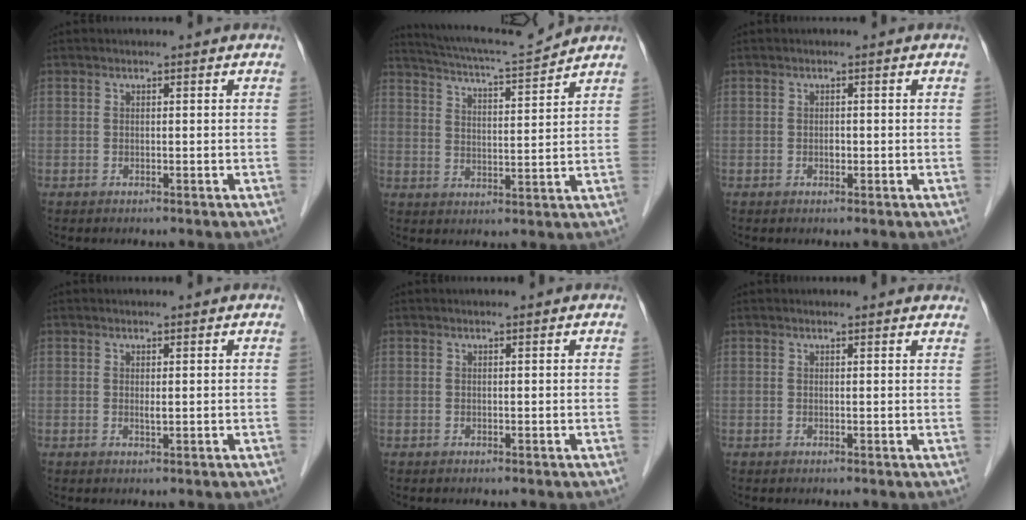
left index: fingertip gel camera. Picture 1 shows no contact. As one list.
[{"total": 10.3, "force": [9.9, -1.1, 2.6], "torque": [-0.055, -0.002, 0.161]}, {"total": 0.6, "force": [-0.1, 0.4, 0.4], "torque": [-0.009, 0.002, -0.004]}, {"total": 1.0, "force": [0.5, 0.1, 0.9], "torque": [-0.019, -0.002, 0.007]}, {"total": 0.7, "force": [0.6, 0.0, 0.2], "torque": [-0.008, 0.004, 0.011]}, {"total": 5.1, "force": [4.9, 0.7, 1.2], "torque": [-0.013, 0.011, 0.040]}]